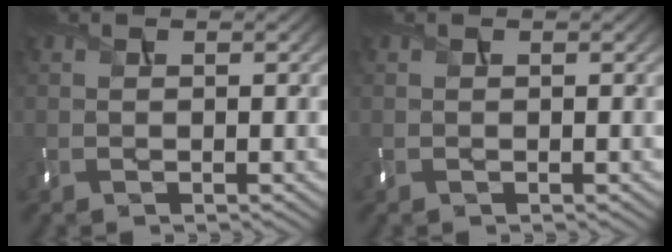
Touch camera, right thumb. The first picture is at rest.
{"total": 0.0}